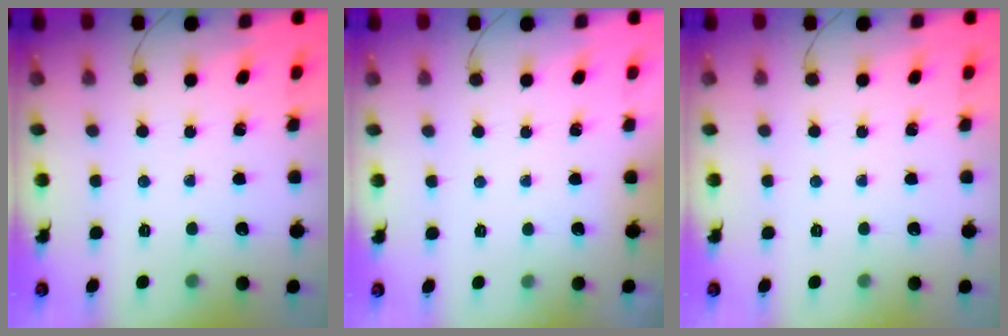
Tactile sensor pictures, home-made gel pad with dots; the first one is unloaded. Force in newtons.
{"total": 1.9, "press": 1.9, "slide": 0.3}
{"total": 0.0}